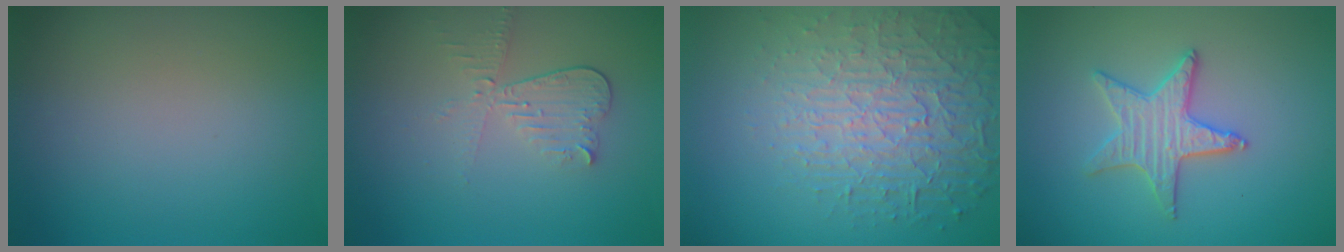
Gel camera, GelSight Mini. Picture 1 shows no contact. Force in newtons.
{"total": 3.1, "press": 2.7, "slide": 1.5}
{"total": 6.5, "press": 5.1, "slide": 4.1}
{"total": 3.2, "press": 3.1, "slide": 0.3}